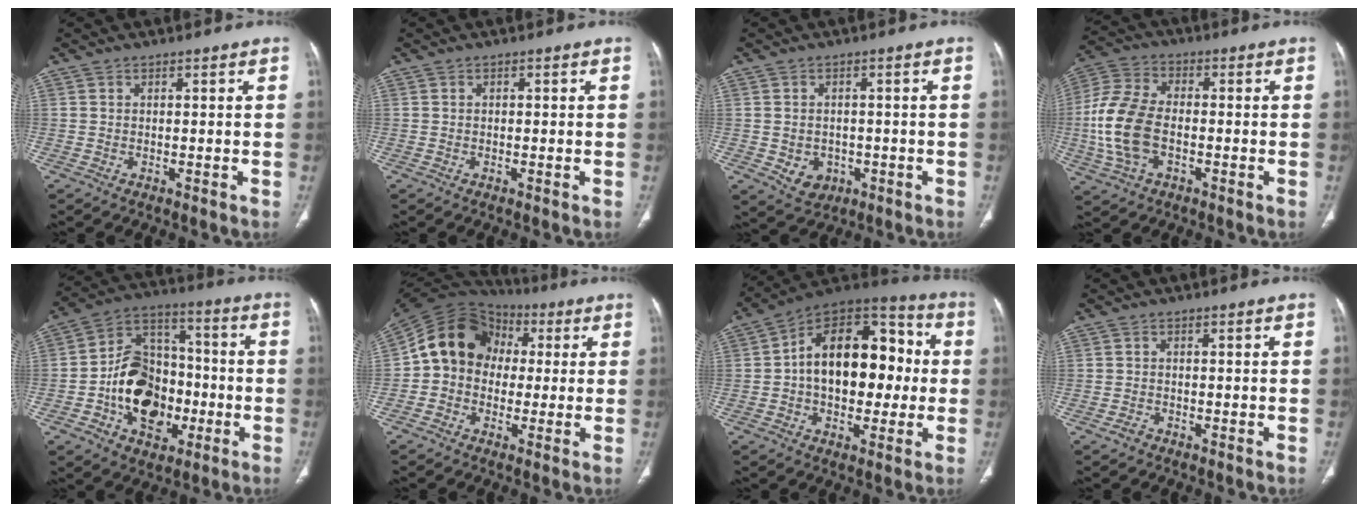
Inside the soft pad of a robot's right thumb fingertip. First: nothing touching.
{"total": 0.0}
{"total": 5.1, "force": [-1.4, 4.3, 2.5], "torque": [-0.023, 0.006, -0.004]}
{"total": 13.6, "force": [-2.2, 8.3, 10.6], "torque": [-0.234, 0.018, -0.044]}
{"total": 18.3, "force": [-4.5, 13.2, 11.9], "torque": [-0.152, 0.042, -0.074]}
{"total": 13.7, "force": [1.0, 11.6, 7.3], "torque": [-0.106, 0.036, 0.006]}
{"total": 21.5, "force": [0.6, 13.4, 16.8], "torque": [-0.219, 0.042, 0.004]}
{"total": 1.3, "force": [-0.9, 0.9, 0.3], "torque": [-0.009, 0.005, -0.016]}